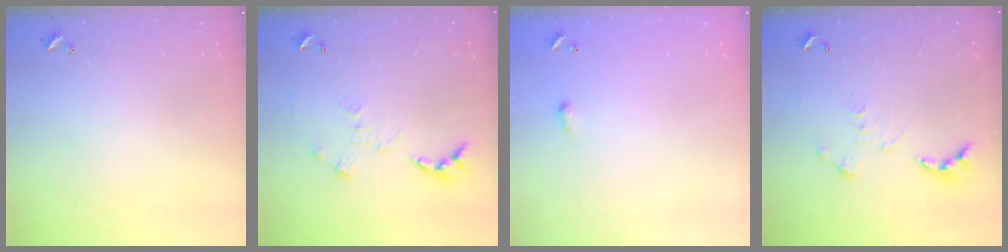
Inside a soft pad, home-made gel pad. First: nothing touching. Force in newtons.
{"total": 0.0}
{"total": 1.6, "press": 1.5, "slide": 0.4}
{"total": 0.0}